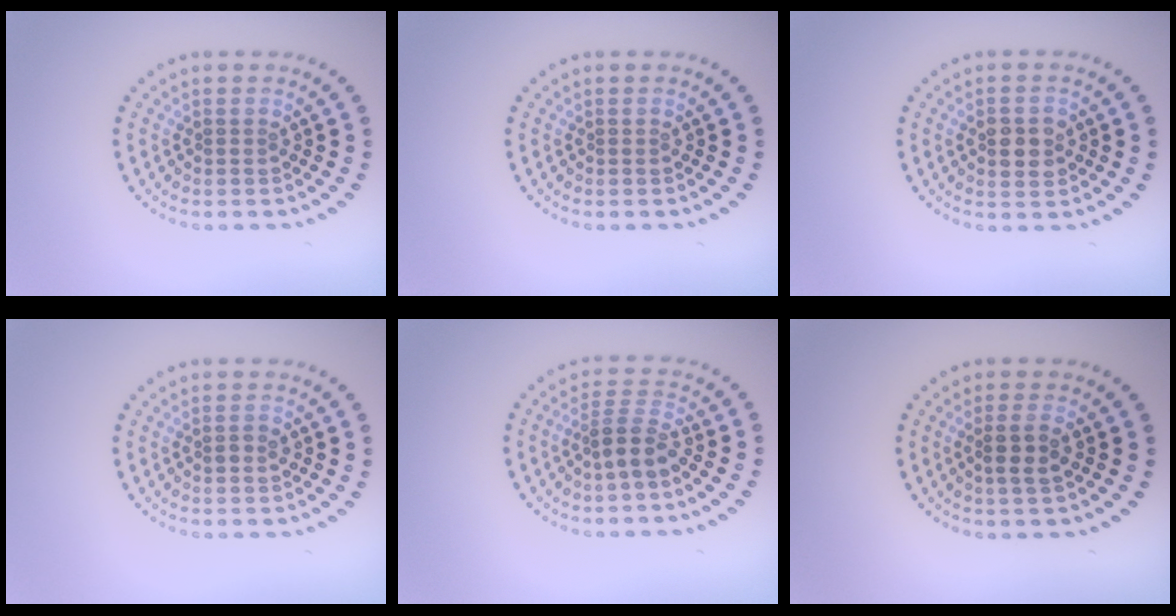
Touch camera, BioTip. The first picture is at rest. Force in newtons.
{"total": 0.0}
{"total": 2.4, "press": 2.4, "slide": 0.1}
{"total": 1.0, "press": 1.0, "slide": 0.2}
{"total": 2.8, "press": 2.2, "slide": 1.8}
{"total": 2.1, "press": 1.8, "slide": 1.0}